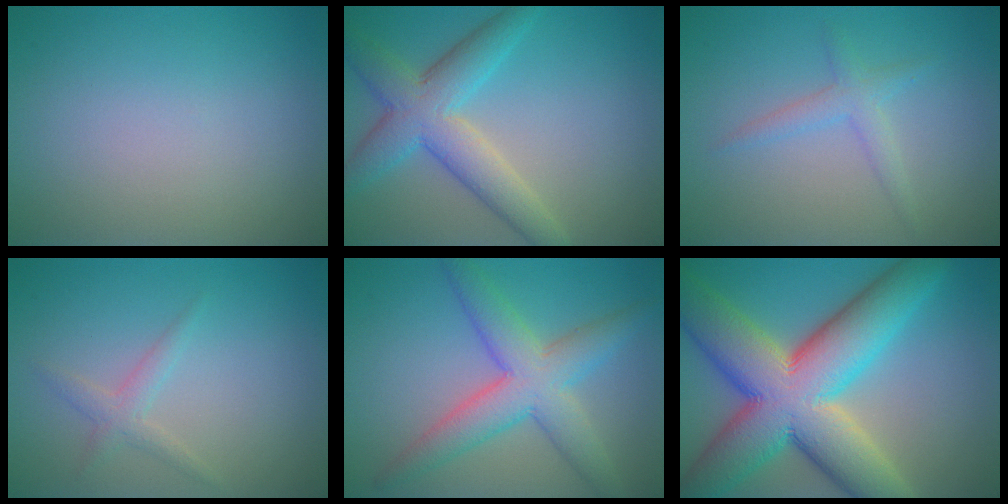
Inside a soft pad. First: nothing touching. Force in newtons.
{"total": 6.0, "press": 6.0, "slide": 0.3}
{"total": 1.9, "press": 1.9, "slide": 0.1}
{"total": 1.6, "press": 1.6, "slide": 0.0}
{"total": 6.1, "press": 6.1, "slide": 0.2}
{"total": 14.6, "press": 14.6, "slide": 0.5}